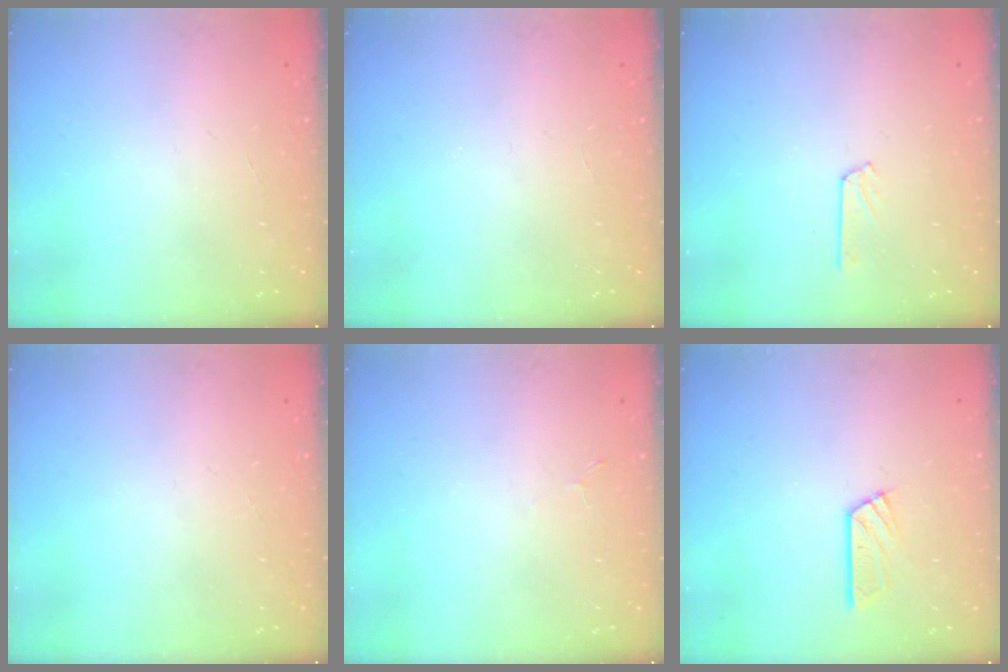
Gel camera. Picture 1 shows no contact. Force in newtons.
{"total": 0.0}
{"total": 4.1, "press": 4.1, "slide": 0.5}
{"total": 0.0}
{"total": 1.9, "press": 1.9, "slide": 0.3}
{"total": 6.9, "press": 6.9, "slide": 0.6}